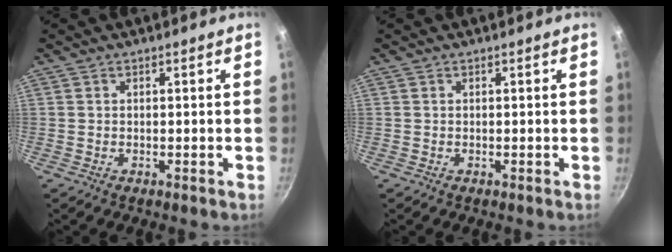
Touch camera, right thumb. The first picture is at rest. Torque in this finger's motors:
{"motor_torque": [0.00, 0.00, 0.00, 0.00, 0.00]}